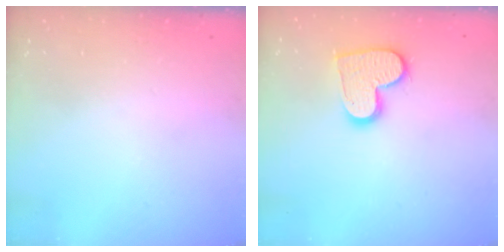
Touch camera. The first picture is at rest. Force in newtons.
{"total": 13.8, "press": 13.8, "slide": 1.0}